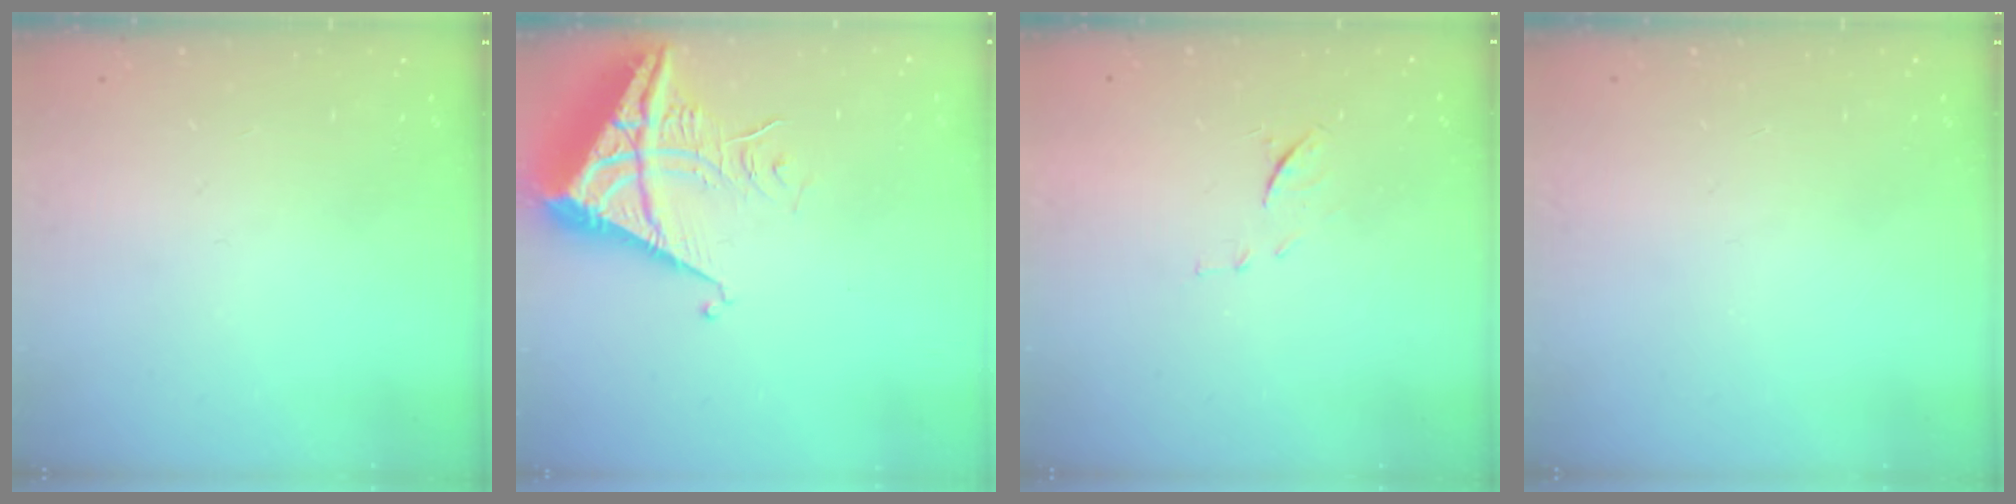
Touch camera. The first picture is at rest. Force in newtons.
{"total": 7.0, "press": 7.0, "slide": 0.8}
{"total": 8.5, "press": 8.4, "slide": 1.0}
{"total": 0.0}